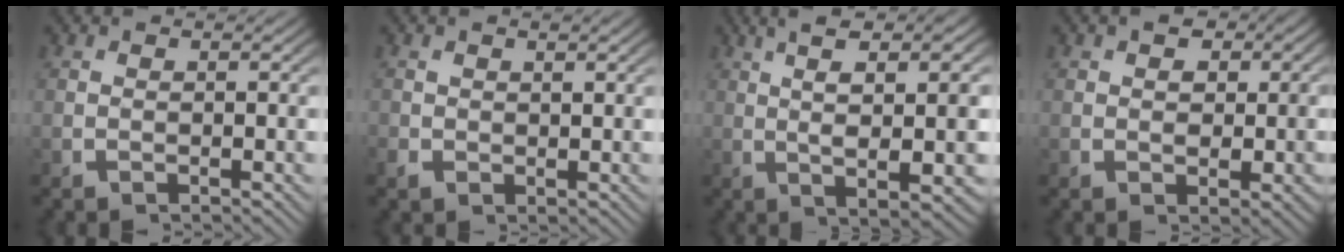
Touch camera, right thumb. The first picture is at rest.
{"total": 1.0, "force": [0.2, 0.9, 0.4], "torque": [-0.013, -0.007, 0.009]}
{"total": 8.2, "force": [2.8, 2.9, 7.1], "torque": [-0.105, 0.013, 0.043]}
{"total": 4.2, "force": [1.2, 3.1, 2.5], "torque": [-0.036, -0.021, 0.026]}